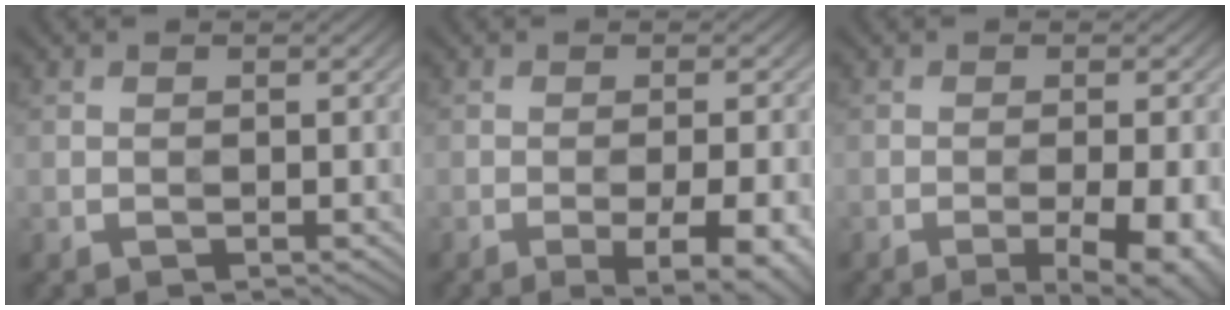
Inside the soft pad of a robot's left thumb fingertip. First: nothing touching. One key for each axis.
{"total": 8.2, "fx": -3.7, "fy": 2.2, "fz": 7.0, "tx": -0.103, "ty": -0.001, "tz": -0.036}
{"total": 7.1, "fx": -2.8, "fy": 1.8, "fz": 6.2, "tx": -0.092, "ty": -0.005, "tz": -0.032}